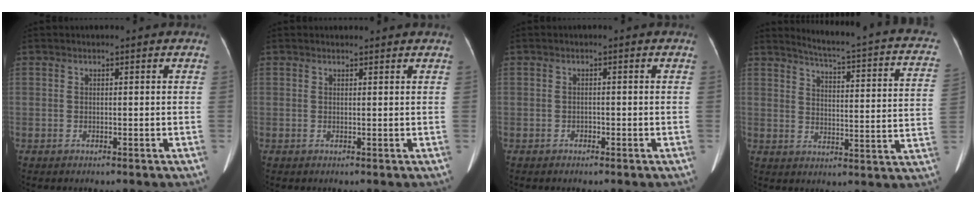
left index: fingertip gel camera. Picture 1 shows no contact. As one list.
[{"total": 1.5, "force": [1.5, 0.1, 0.0], "torque": [-0.012, 0.007, 0.016]}, {"total": 0.7, "force": [-0.6, 0.3, 0.1], "torque": [-0.003, -0.003, -0.012]}, {"total": 18.5, "force": [15.3, 2.1, 10.2], "torque": [-0.136, -0.041, 0.169]}]